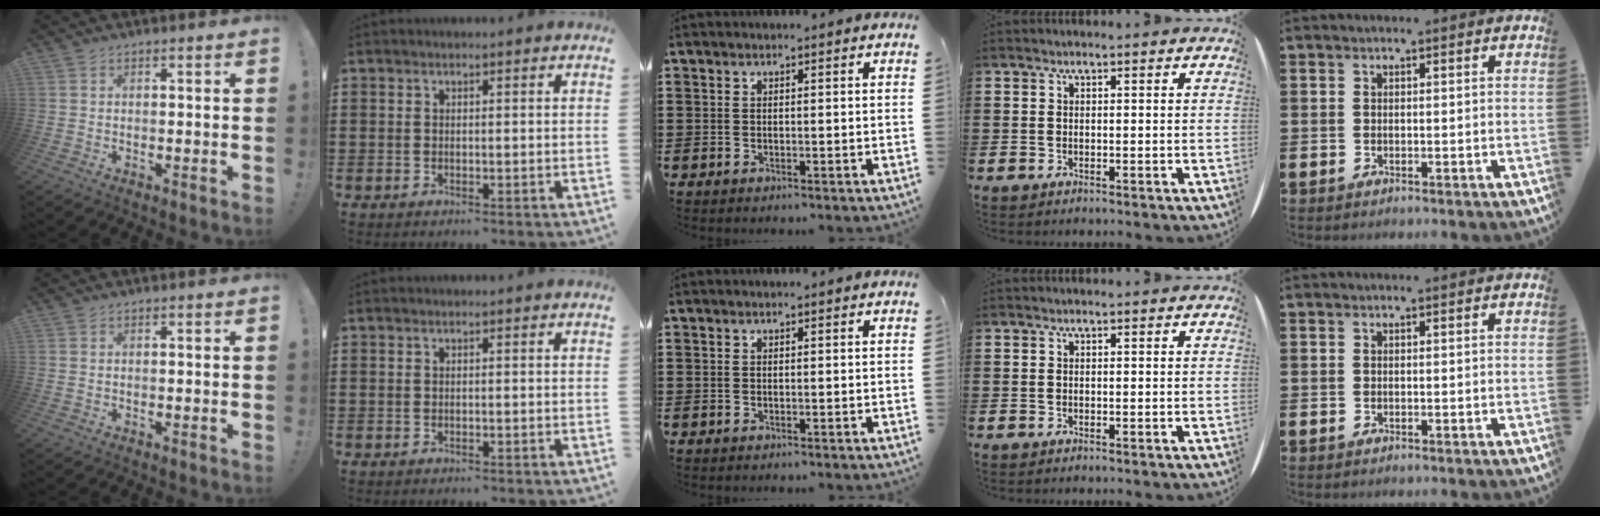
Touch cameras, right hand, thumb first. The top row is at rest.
{}